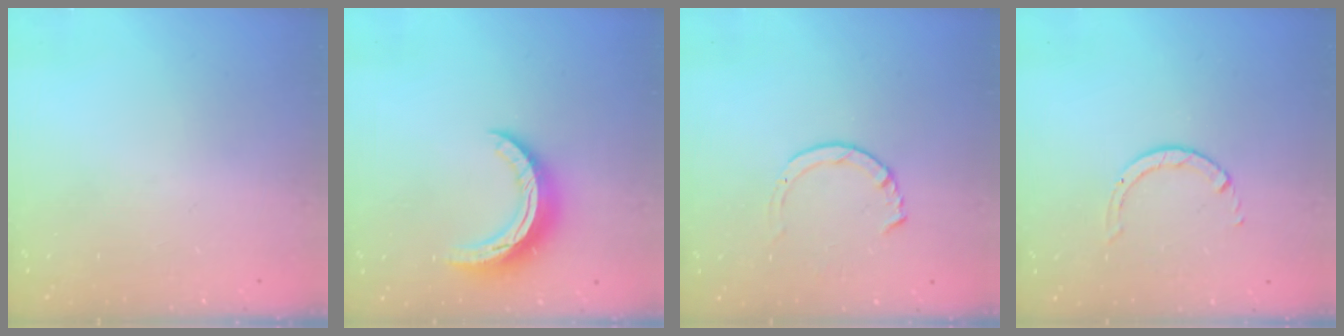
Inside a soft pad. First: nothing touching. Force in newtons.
{"total": 10.8, "press": 10.8, "slide": 0.5}
{"total": 3.5, "press": 3.5, "slide": 0.4}
{"total": 1.4, "press": 1.4, "slide": 0.1}